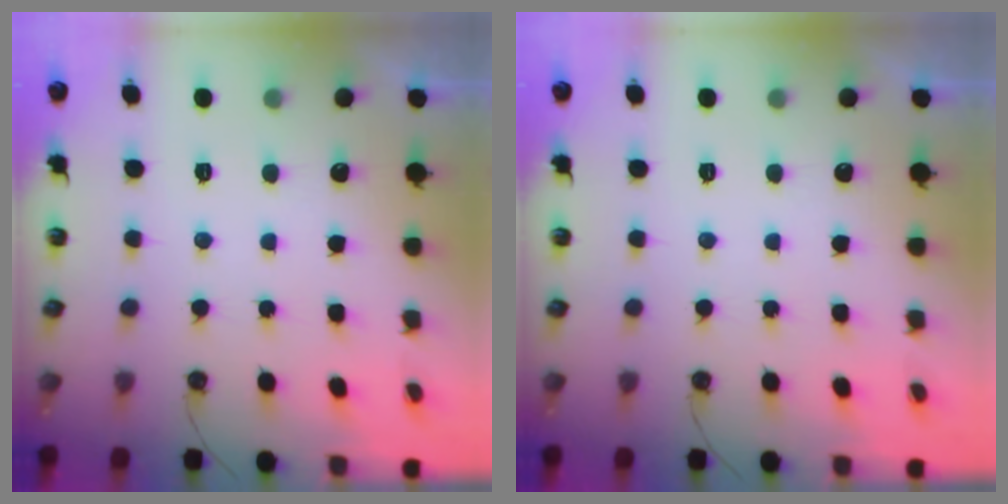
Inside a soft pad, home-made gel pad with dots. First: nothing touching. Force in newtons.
{"total": 0.0}